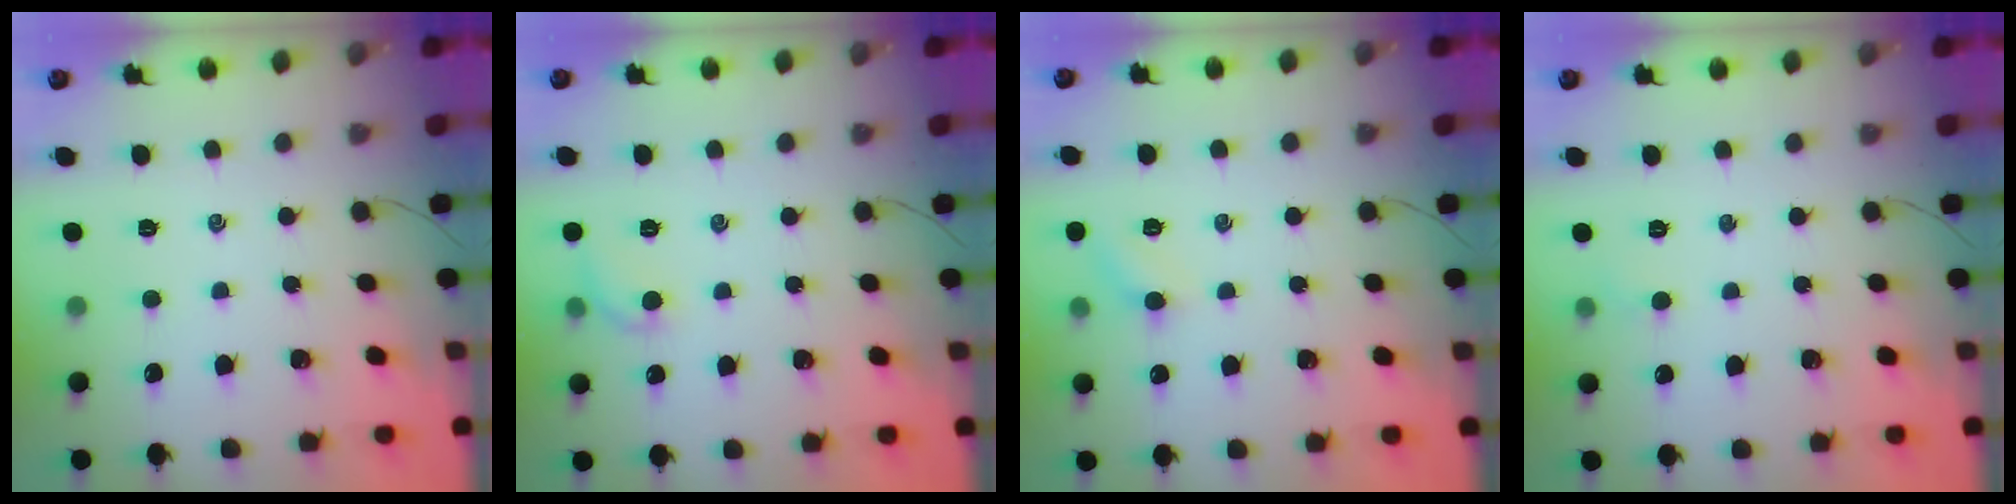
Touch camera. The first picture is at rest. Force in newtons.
{"total": 6.3, "press": 6.2, "slide": 1.2}
{"total": 5.1, "press": 4.9, "slide": 1.6}
{"total": 2.7, "press": 2.6, "slide": 0.9}